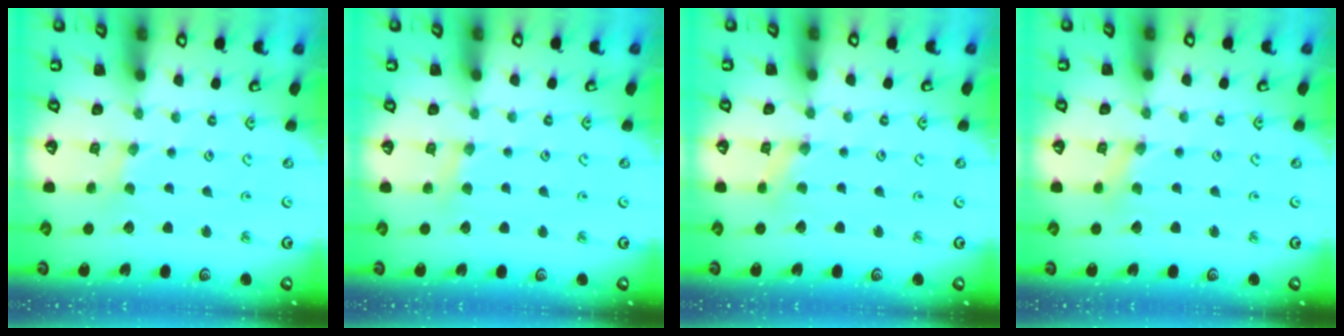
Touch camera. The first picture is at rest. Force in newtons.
{"total": 3.7, "press": 3.6, "slide": 0.6}
{"total": 1.2, "press": 1.2, "slide": 0.2}
{"total": 0.0}